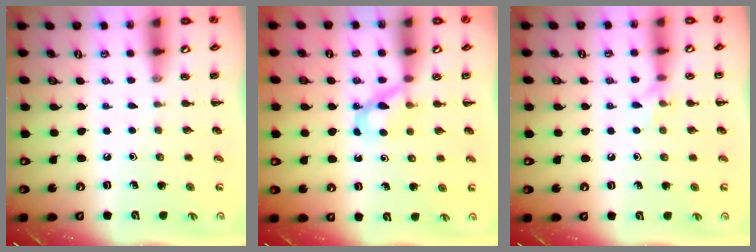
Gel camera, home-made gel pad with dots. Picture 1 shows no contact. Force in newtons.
{"total": 4.5, "press": 4.3, "slide": 1.2}
{"total": 5.7, "press": 5.7, "slide": 1.0}